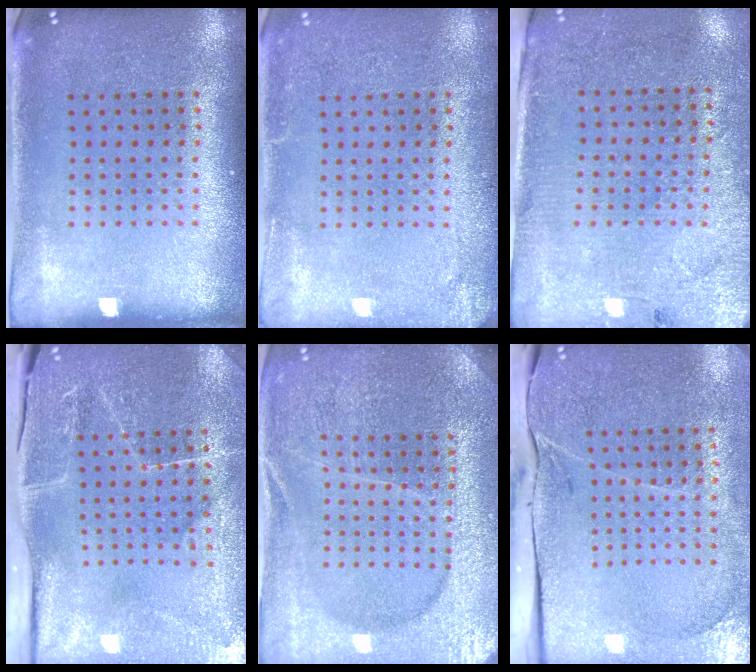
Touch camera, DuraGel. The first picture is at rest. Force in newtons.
{"total": 2.0, "press": 1.9, "slide": 0.1}
{"total": 2.8, "press": 2.6, "slide": 1.2}
{"total": 3.9, "press": 3.8, "slide": 1.1}
{"total": 4.1, "press": 4.0, "slide": 1.2}
{"total": 3.4, "press": 3.2, "slide": 1.4}